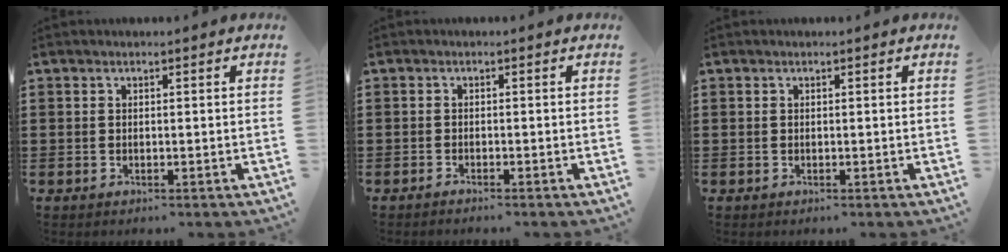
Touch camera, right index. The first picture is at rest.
{"total": 0.8, "force": [-0.8, 0.0, 0.1], "torque": [-0.004, -0.001, -0.017]}
{"total": 0.0}